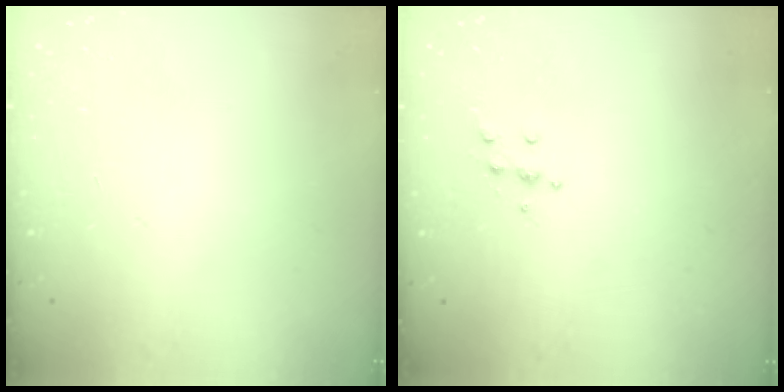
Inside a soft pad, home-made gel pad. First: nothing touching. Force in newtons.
{"total": 4.7, "press": 4.6, "slide": 0.5}